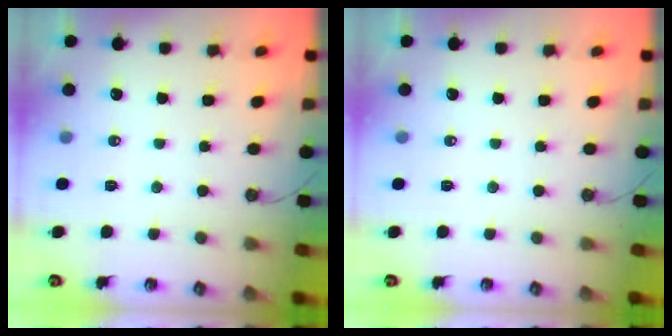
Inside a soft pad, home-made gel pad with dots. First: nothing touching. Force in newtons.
{"total": 0.0}